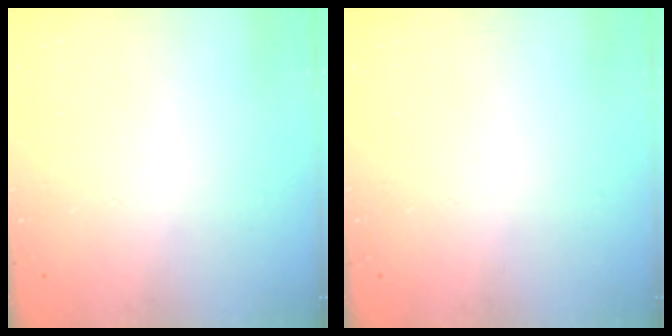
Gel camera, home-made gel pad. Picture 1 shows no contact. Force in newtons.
{"total": 0.0}